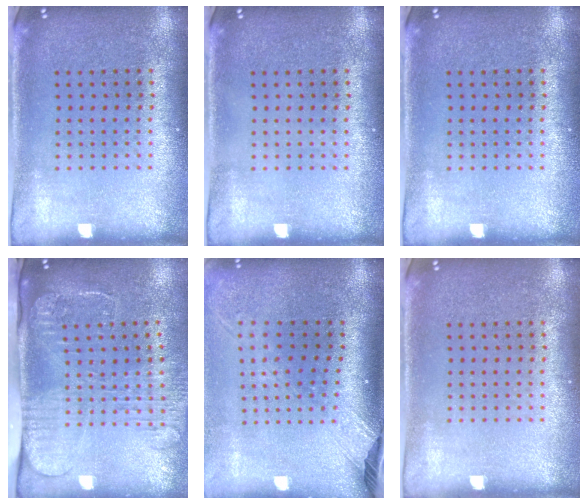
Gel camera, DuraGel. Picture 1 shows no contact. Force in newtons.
{"total": 0.0}
{"total": 0.0}
{"total": 2.7, "press": 2.1, "slide": 1.7}
{"total": 2.5, "press": 1.9, "slide": 1.7}
{"total": 0.0}